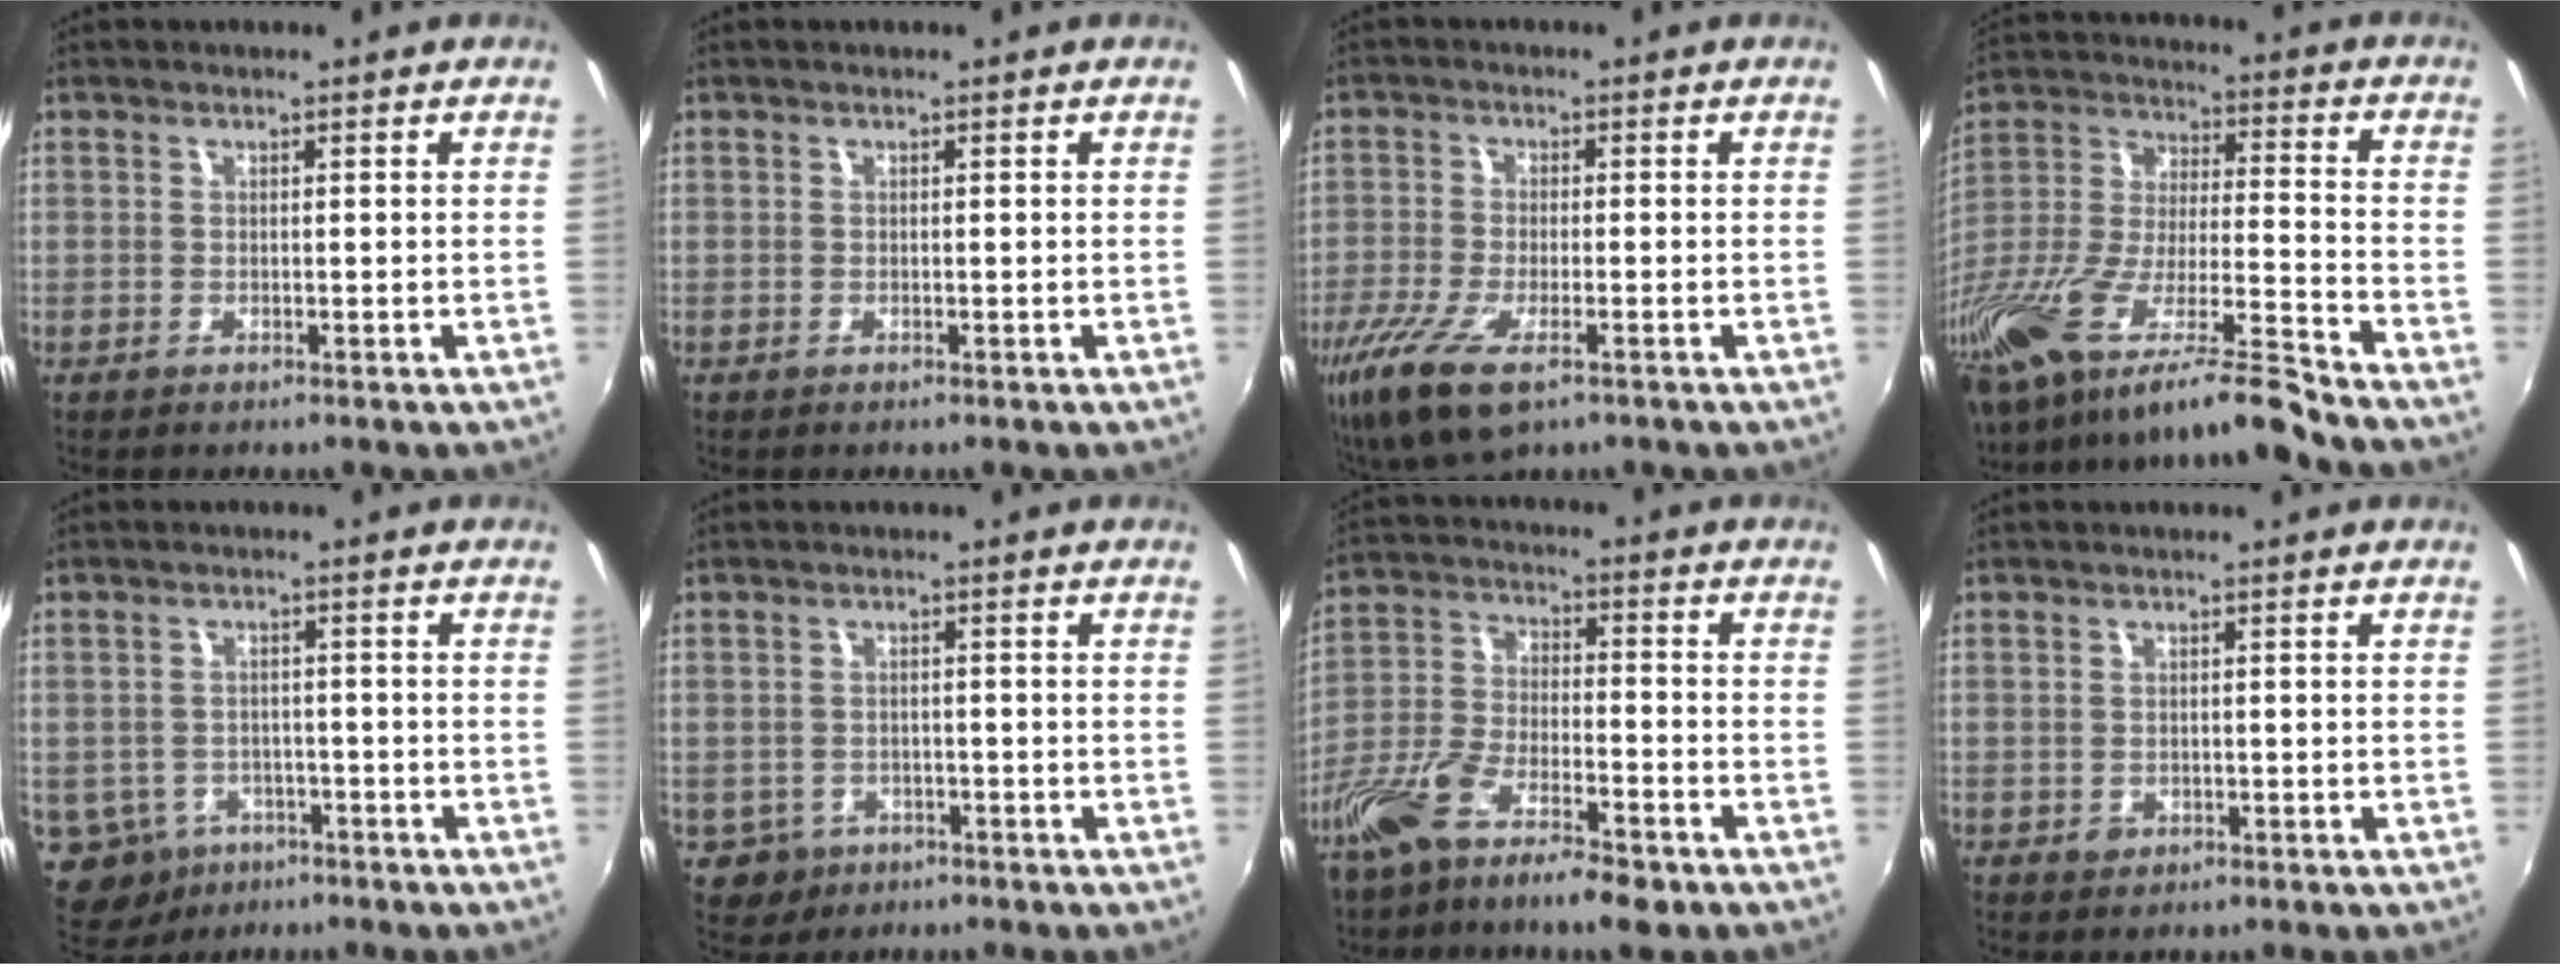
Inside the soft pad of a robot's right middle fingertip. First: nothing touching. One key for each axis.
{"total": 0.0}
{"total": 11.8, "fx": -6.8, "fy": 4.3, "fz": 8.7, "tx": -0.195, "ty": -0.046, "tz": -0.125}
{"total": 21.0, "fx": -16.4, "fy": 0.4, "fz": 13.1, "tx": -0.245, "ty": -0.047, "tz": -0.304}
{"total": 9.4, "fx": -4.6, "fy": 7.6, "fz": 3.1, "tx": -0.100, "ty": -0.010, "tz": -0.059}
{"total": 4.7, "fx": -2.0, "fy": 4.1, "fz": 1.1, "tx": -0.035, "ty": -0.001, "tz": -0.023}
{"total": 11.4, "fx": -7.9, "fy": 3.5, "fz": 7.5, "tx": -0.163, "ty": -0.013, "tz": -0.147}
{"total": 1.2, "fx": -0.5, "fy": 1.1, "fz": 0.3, "tx": -0.005, "ty": -0.004, "tz": -0.006}